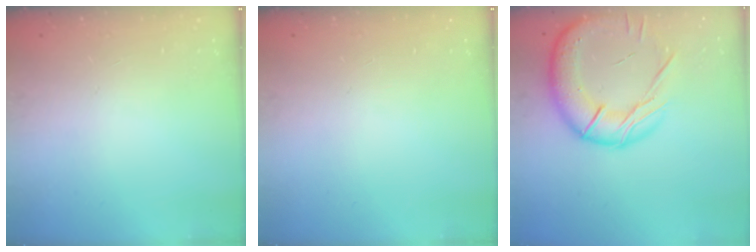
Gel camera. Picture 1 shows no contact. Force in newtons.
{"total": 0.0}
{"total": 21.4, "press": 21.2, "slide": 3.3}